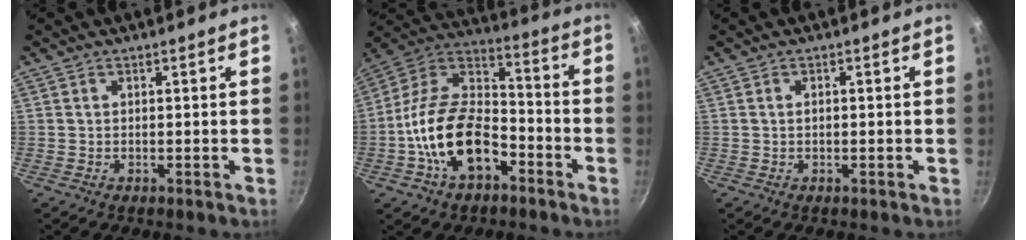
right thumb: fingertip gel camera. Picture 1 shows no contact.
{"total": 19.7, "force": [-7.3, 11.8, 13.9], "torque": [-0.226, 0.063, -0.149]}
{"total": 0.8, "force": [0.0, 0.4, 0.6], "torque": [-0.013, 0.004, -0.001]}